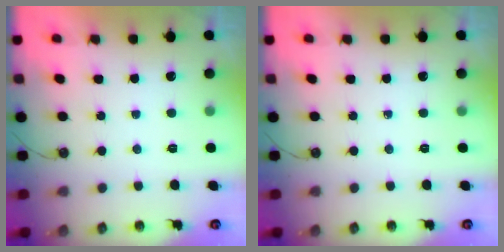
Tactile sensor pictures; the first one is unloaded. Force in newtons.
{"total": 0.0}